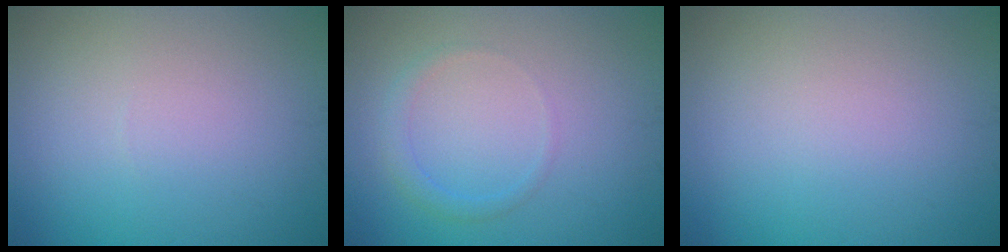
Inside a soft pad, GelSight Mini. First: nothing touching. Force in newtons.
{"total": 1.4, "press": 1.4, "slide": 0.1}
{"total": 0.0}